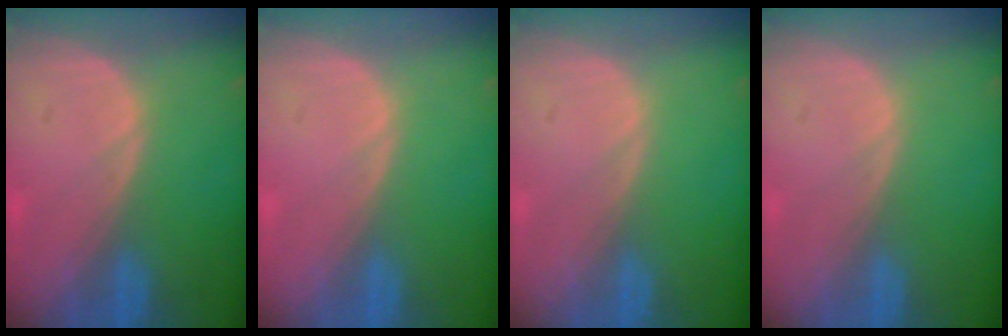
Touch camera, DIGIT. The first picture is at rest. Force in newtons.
{"total": 0.0}
{"total": 0.0}
{"total": 0.0}